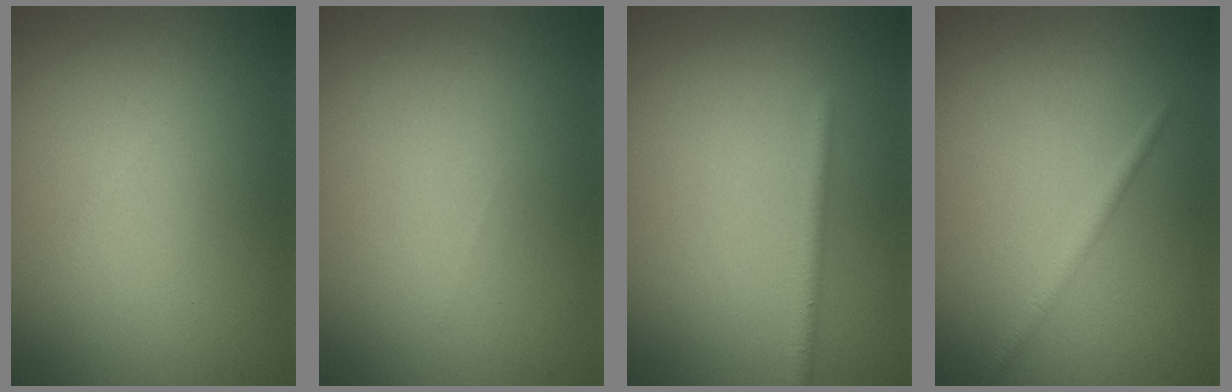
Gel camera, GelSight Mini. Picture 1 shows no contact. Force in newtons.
{"total": 0.0}
{"total": 1.7, "press": 1.7, "slide": 0.0}
{"total": 1.4, "press": 1.4, "slide": 0.1}